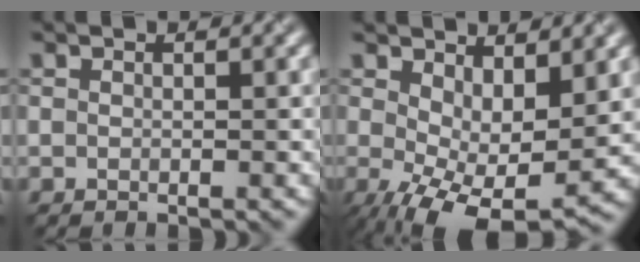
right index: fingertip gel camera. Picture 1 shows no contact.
{"total": 7.9, "force": [-0.5, 3.5, 7.0], "torque": [-0.127, -0.014, -0.001]}